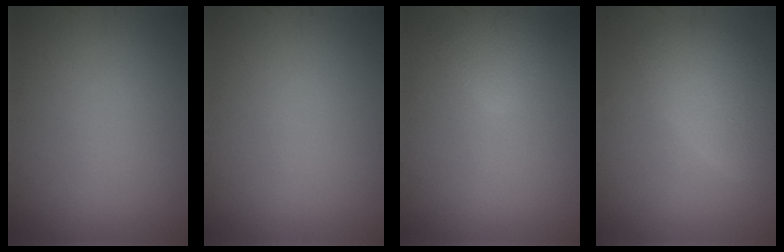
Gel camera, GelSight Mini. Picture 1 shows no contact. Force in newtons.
{"total": 0.0}
{"total": 2.3, "press": 2.3, "slide": 0.1}
{"total": 4.2, "press": 4.2, "slide": 0.2}